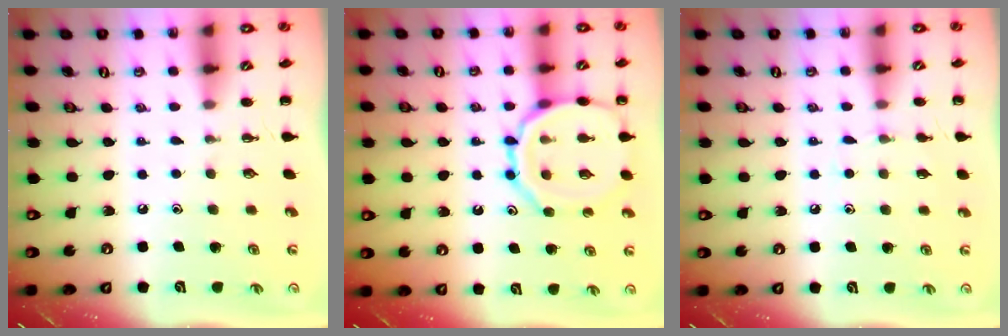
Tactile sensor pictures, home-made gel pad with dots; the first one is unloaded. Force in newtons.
{"total": 14.0, "press": 13.9, "slide": 1.3}
{"total": 5.5, "press": 5.3, "slide": 1.6}